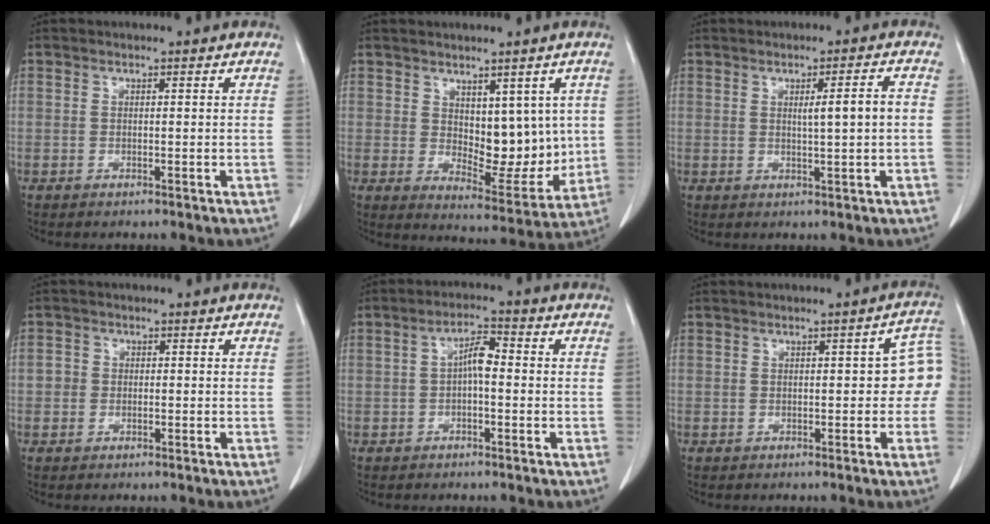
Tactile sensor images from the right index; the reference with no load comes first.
{"total": 9.1, "force": [1.8, 4.9, 7.4], "torque": [-0.090, -0.009, 0.045]}
{"total": 4.1, "force": [0.3, -0.1, 4.1], "torque": [-0.064, 0.002, 0.008]}
{"total": 1.8, "force": [-0.1, 1.8, 0.5], "torque": [-0.002, 0.007, -0.003]}
{"total": 4.1, "force": [0.1, 1.3, 3.9], "torque": [-0.070, 0.017, -0.001]}
{"total": 5.7, "force": [0.5, 2.0, 5.3], "torque": [-0.047, 0.026, 0.003]}